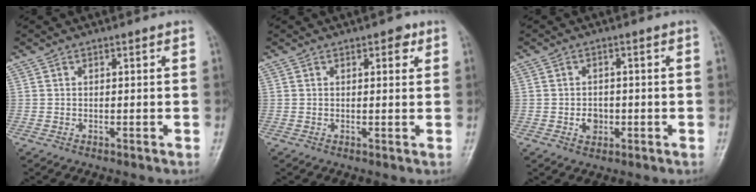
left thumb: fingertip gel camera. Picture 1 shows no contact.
{"total": 2.8, "force": [1.4, 1.5, 1.9], "torque": [-0.010, -0.001, 0.014]}
{"total": 3.3, "force": [-0.8, 2.7, 1.7], "torque": [-0.011, 0.004, -0.013]}